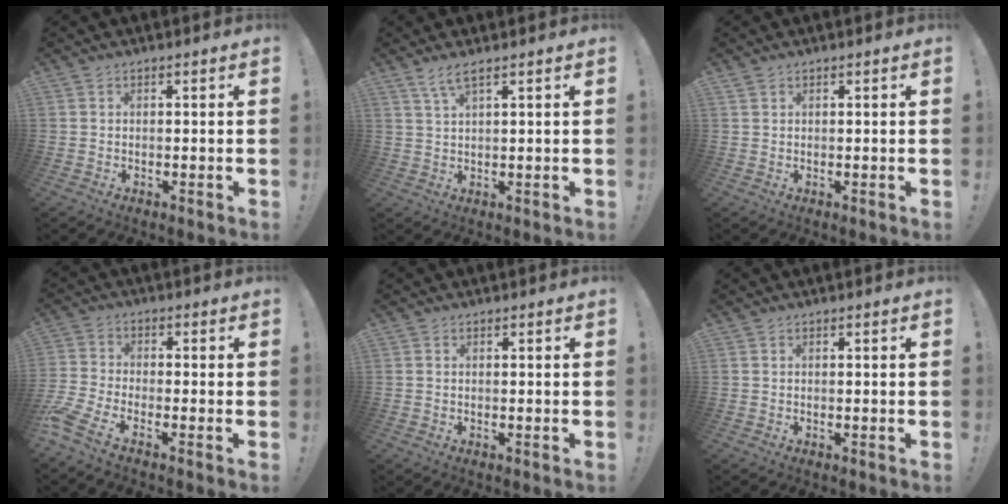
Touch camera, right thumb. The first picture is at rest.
{"total": 3.8, "force": [2.5, 0.0, 2.8], "torque": [-0.061, -0.007, 0.044]}
{"total": 0.7, "force": [0.6, 0.3, 0.3], "torque": [0.003, -0.004, 0.009]}
{"total": 6.2, "force": [-4.6, 2.0, 3.7], "torque": [-0.106, -0.001, -0.089]}
{"total": 0.0}
{"total": 0.0}